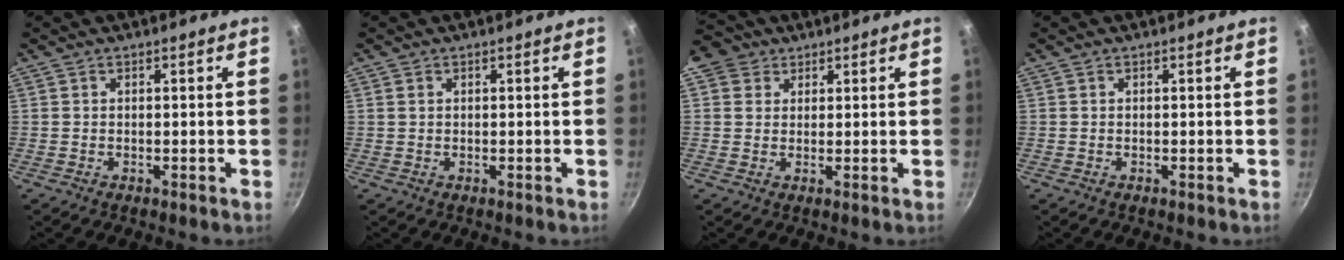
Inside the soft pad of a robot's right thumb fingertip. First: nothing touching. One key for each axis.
{"total": 0.7, "fx": 0.3, "fy": 0.6, "fz": 0.3, "tx": -0.006, "ty": 0.002, "tz": 0.004}
{"total": 5.1, "fx": 2.3, "fy": 4.3, "fz": 1.5, "tx": 0.008, "ty": 0.002, "tz": 0.030}
{"total": 0.0}